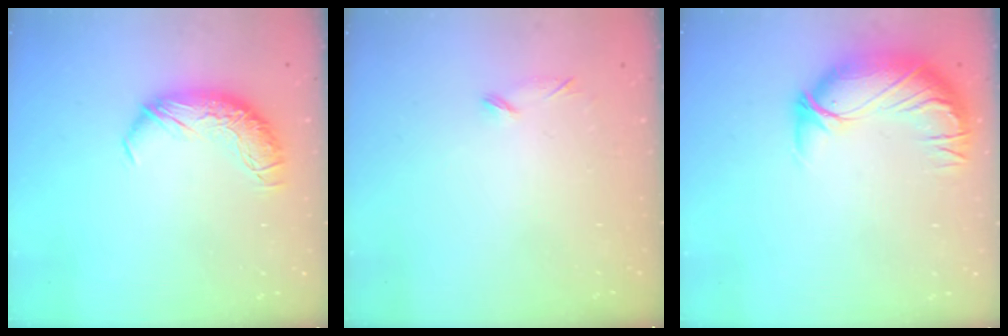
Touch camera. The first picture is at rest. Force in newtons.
{"total": 6.7, "press": 6.6, "slide": 1.2}
{"total": 2.6, "press": 0.7, "slide": 2.5}